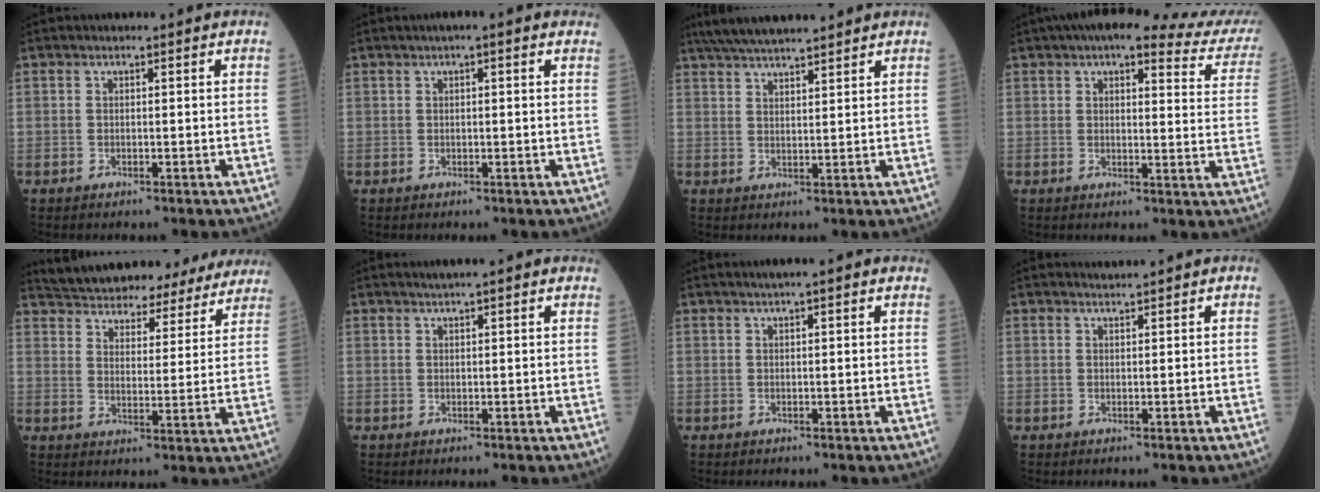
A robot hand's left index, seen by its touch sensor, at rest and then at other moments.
{"total": 2.5, "force": [1.3, 0.4, 2.1], "torque": [-0.032, 0.018, 0.013]}
{"total": 9.4, "force": [8.3, 0.8, 4.4], "torque": [-0.075, 0.031, 0.131]}
{"total": 19.6, "force": [17.1, 3.6, 8.8], "torque": [-0.101, -0.007, 0.183]}
{"total": 26.3, "force": [24.5, 6.5, 7.3], "torque": [-0.121, -0.018, 0.310]}
{"total": 2.7, "force": [2.1, 0.0, 1.7], "torque": [-0.024, 0.020, 0.032]}
{"total": 2.7, "force": [1.8, 0.0, 1.9], "torque": [-0.030, 0.019, 0.027]}
{"total": 0.9, "force": [0.8, -0.3, -0.1], "torque": [-0.001, -0.001, 0.017]}